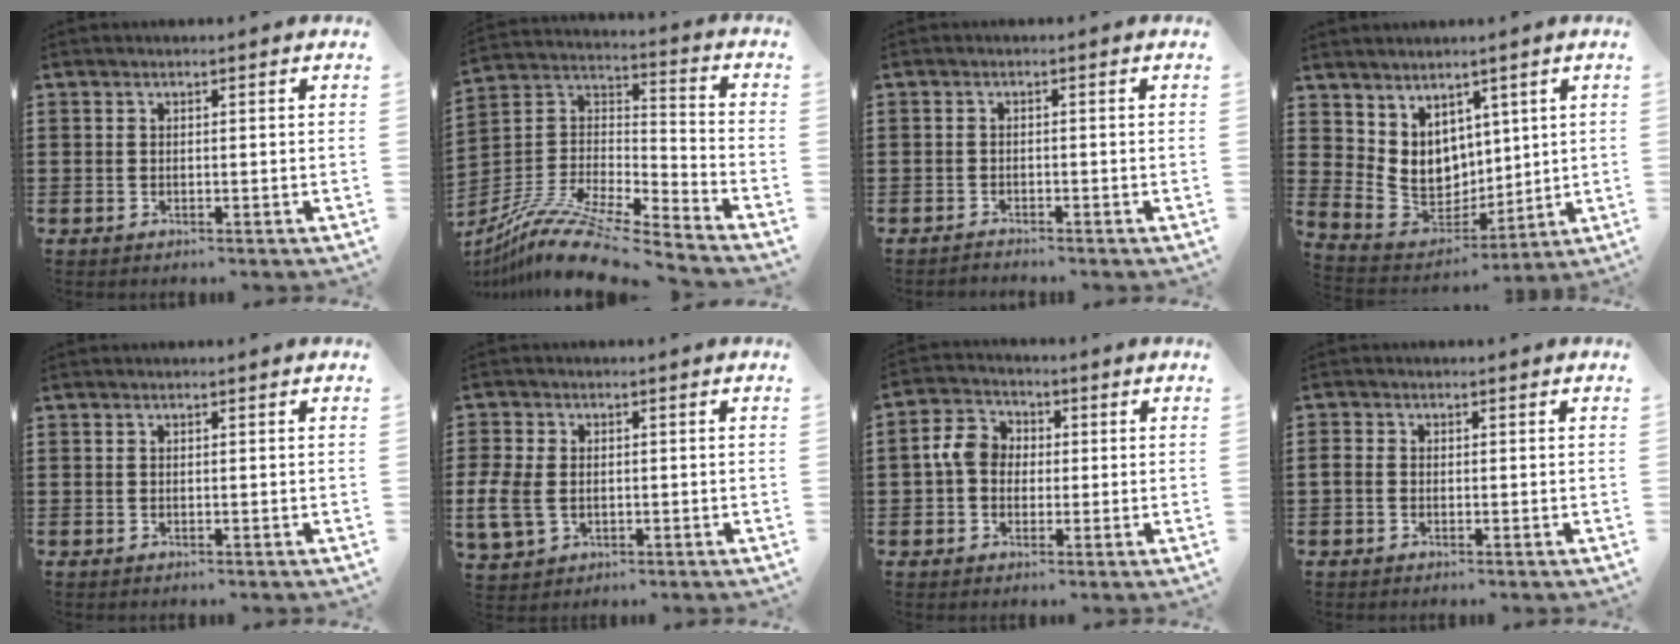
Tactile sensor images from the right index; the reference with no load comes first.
{"total": 12.2, "force": [-10.4, 1.8, 6.2], "torque": [-0.127, 0.016, -0.206]}
{"total": 1.1, "force": [-1.1, 0.0, -0.1], "torque": [-0.002, 0.000, -0.024]}
{"total": 7.2, "force": [2.8, 6.2, 2.2], "torque": [-0.088, -0.024, 0.061]}
{"total": 0.0}
{"total": 5.3, "force": [-0.7, 3.9, 3.6], "torque": [-0.103, -0.002, -0.021]}
{"total": 5.2, "force": [-0.1, 4.2, 3.1], "torque": [-0.083, 0.006, -0.007]}
{"total": 1.1, "force": [-0.7, 0.8, 0.5], "torque": [-0.019, -0.002, -0.016]}